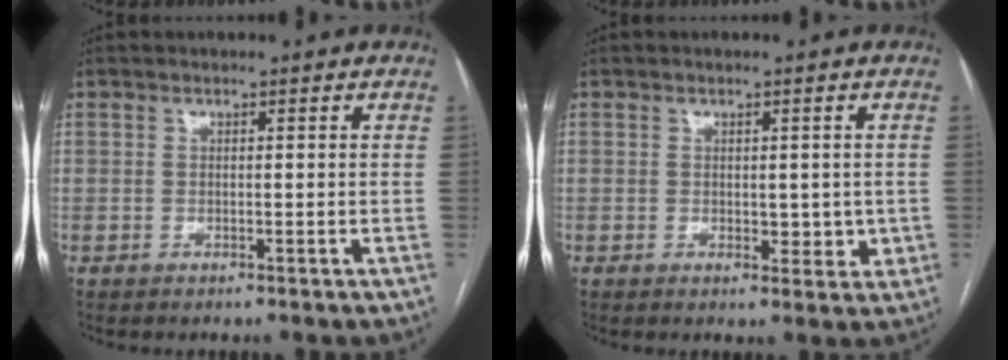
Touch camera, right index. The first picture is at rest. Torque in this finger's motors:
{"motor_torque": [-0.07, 0.30, 0.01, 0.01]}